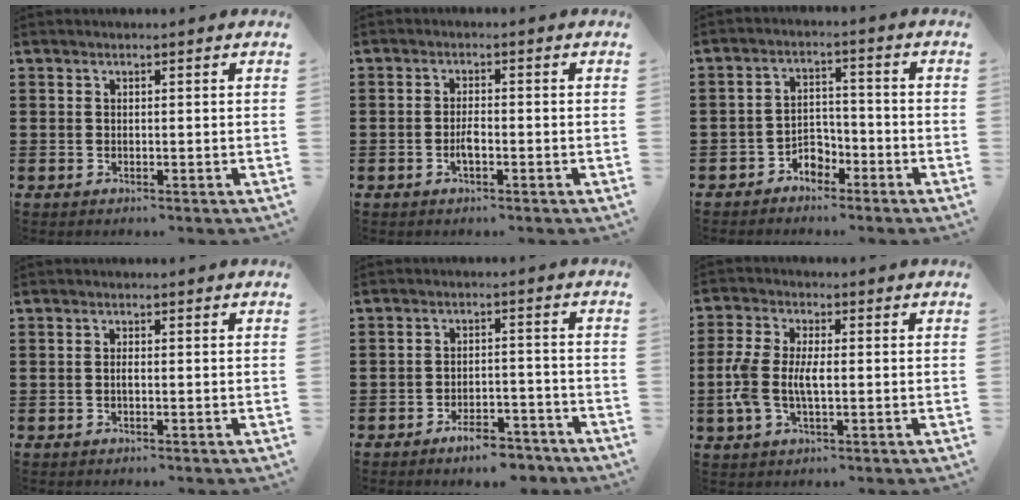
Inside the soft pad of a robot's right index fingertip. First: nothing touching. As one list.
[{"total": 2.3, "force": [-0.9, 0.7, 2.0], "torque": [-0.045, 0.000, -0.019]}, {"total": 3.6, "force": [-2.9, 2.0, 0.9], "torque": [-0.021, 0.011, -0.060]}, {"total": 0.8, "force": [-0.2, 0.2, 0.8], "torque": [-0.014, -0.002, -0.003]}, {"total": 5.3, "force": [-4.7, 1.1, 2.0], "torque": [-0.030, 0.011, -0.087]}, {"total": 6.1, "force": [-0.7, 2.8, 5.3], "torque": [-0.137, -0.009, -0.025]}]